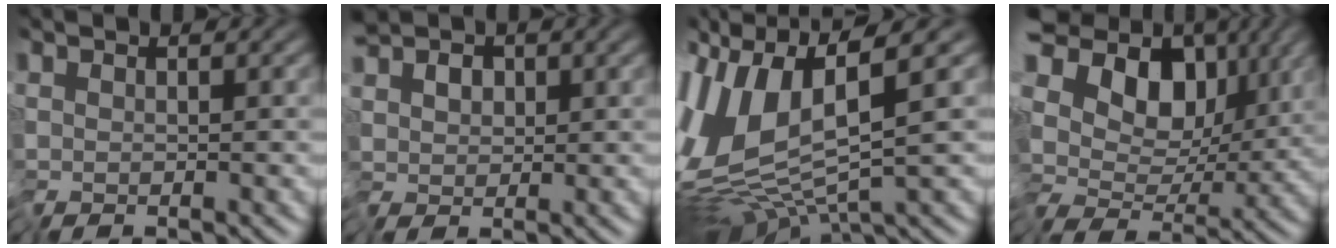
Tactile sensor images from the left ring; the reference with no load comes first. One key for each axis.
{"total": 2.6, "fx": 0.0, "fy": 1.7, "fz": 2.0, "tx": -0.041, "ty": -0.001, "tz": -0.005}
{"total": 8.9, "fx": 0.3, "fy": 3.3, "fz": 8.3, "tx": -0.178, "ty": -0.007, "tz": 0.013}
{"total": 11.9, "fx": 1.3, "fy": 8.8, "fz": 7.8, "tx": -0.139, "ty": -0.004, "tz": 0.037}